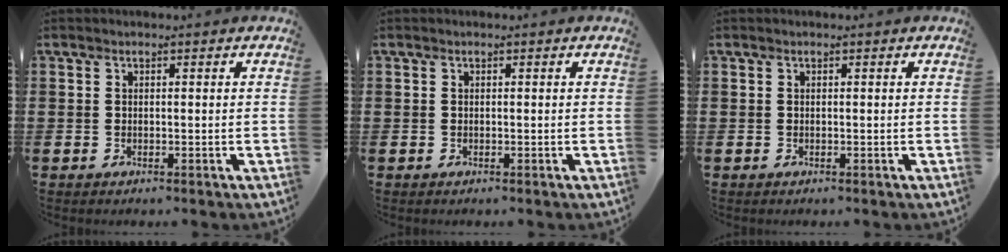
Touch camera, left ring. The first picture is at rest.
{"total": 0.0}
{"total": 0.0}